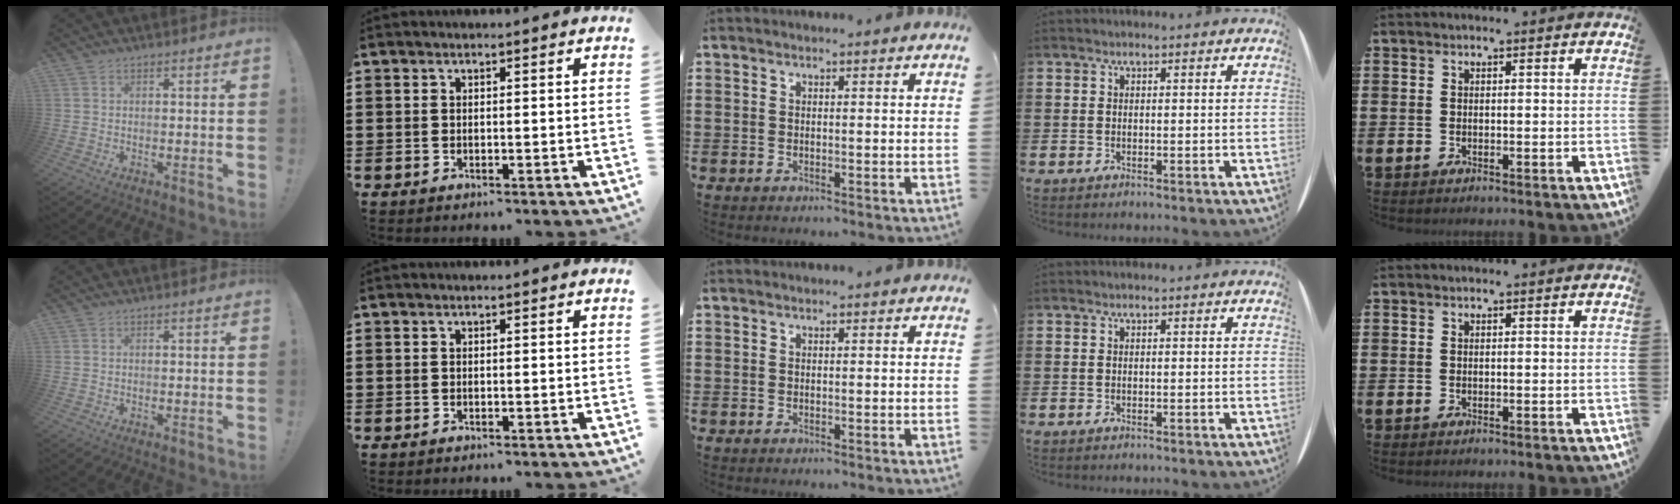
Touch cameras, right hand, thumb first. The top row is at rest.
{}